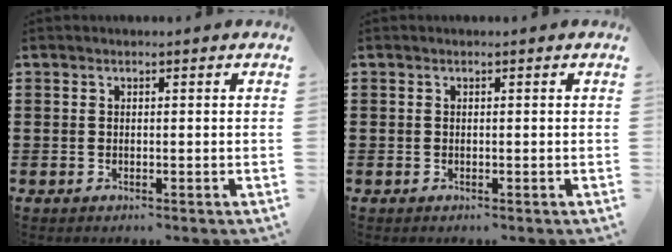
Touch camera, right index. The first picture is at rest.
{"total": 0.0}